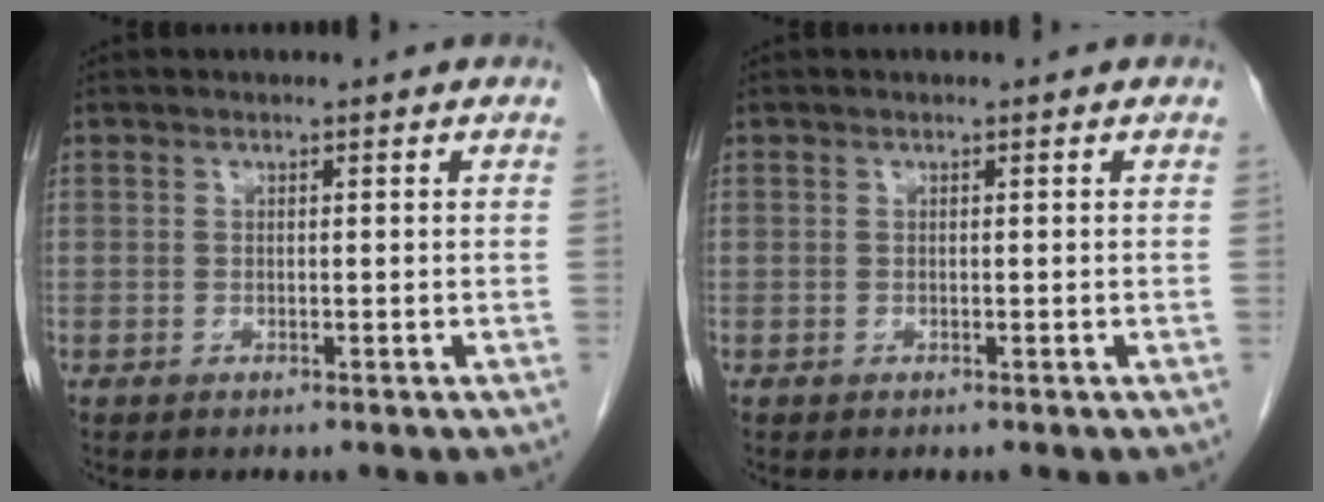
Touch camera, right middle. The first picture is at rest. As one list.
[{"total": 0.0}]